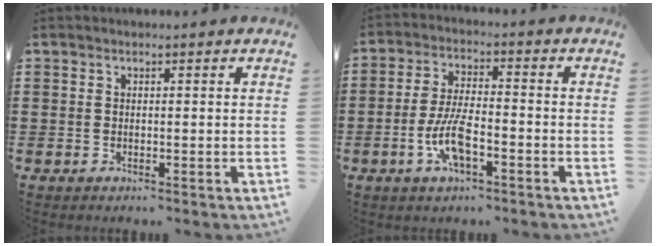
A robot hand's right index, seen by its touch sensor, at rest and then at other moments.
{"total": 7.5, "force": [-2.9, 2.4, 6.5], "torque": [-0.148, -0.013, -0.057]}